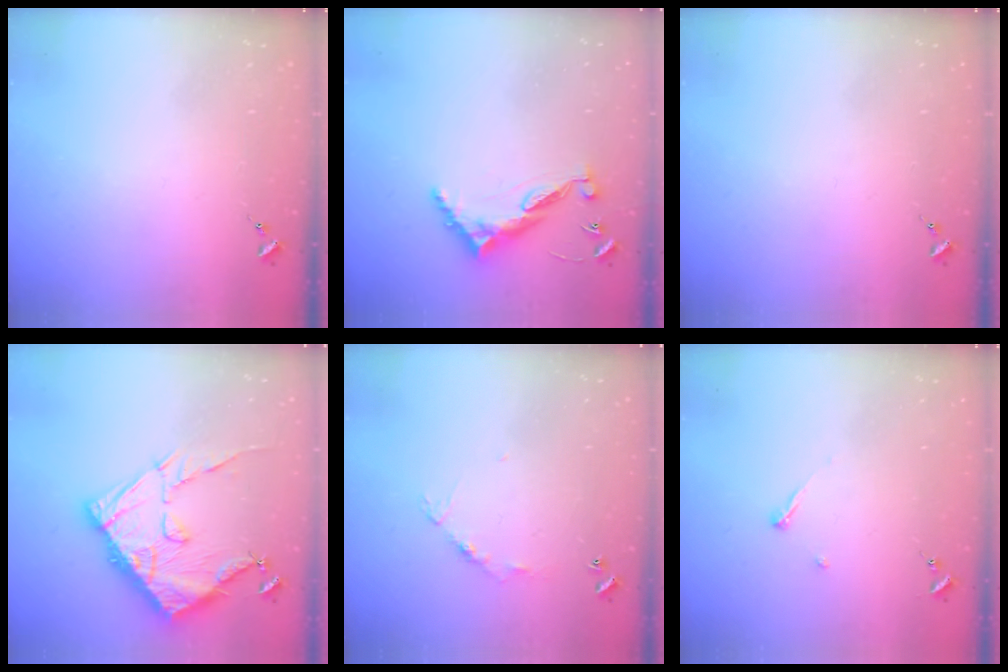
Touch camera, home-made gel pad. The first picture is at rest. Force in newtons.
{"total": 9.8, "press": 9.7, "slide": 1.0}
{"total": 0.0}
{"total": 19.1, "press": 19.0, "slide": 1.6}
{"total": 6.1, "press": 6.1, "slide": 0.5}
{"total": 3.6, "press": 3.6, "slide": 0.4}